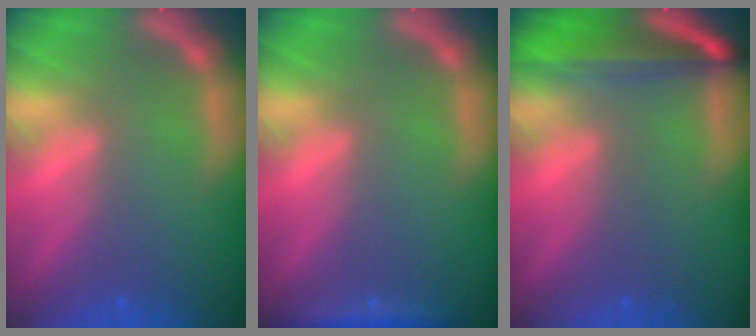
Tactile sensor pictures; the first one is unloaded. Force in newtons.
{"total": 1.9}
{"total": 7.1}